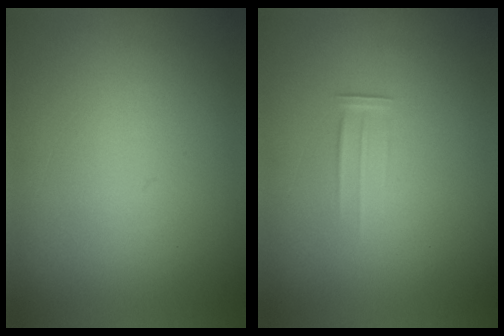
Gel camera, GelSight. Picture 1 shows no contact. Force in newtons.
{"total": 1.7}